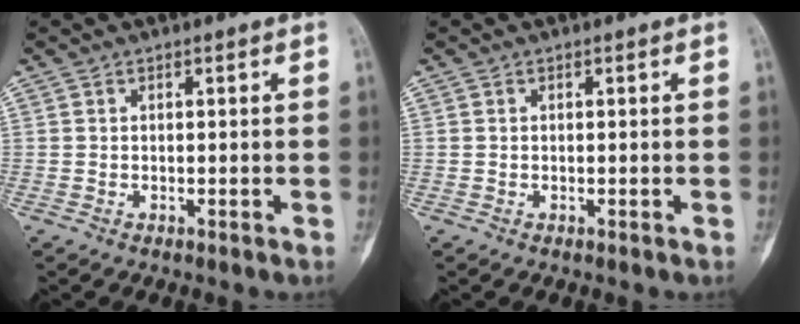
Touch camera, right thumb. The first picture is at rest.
{"total": 0.0}